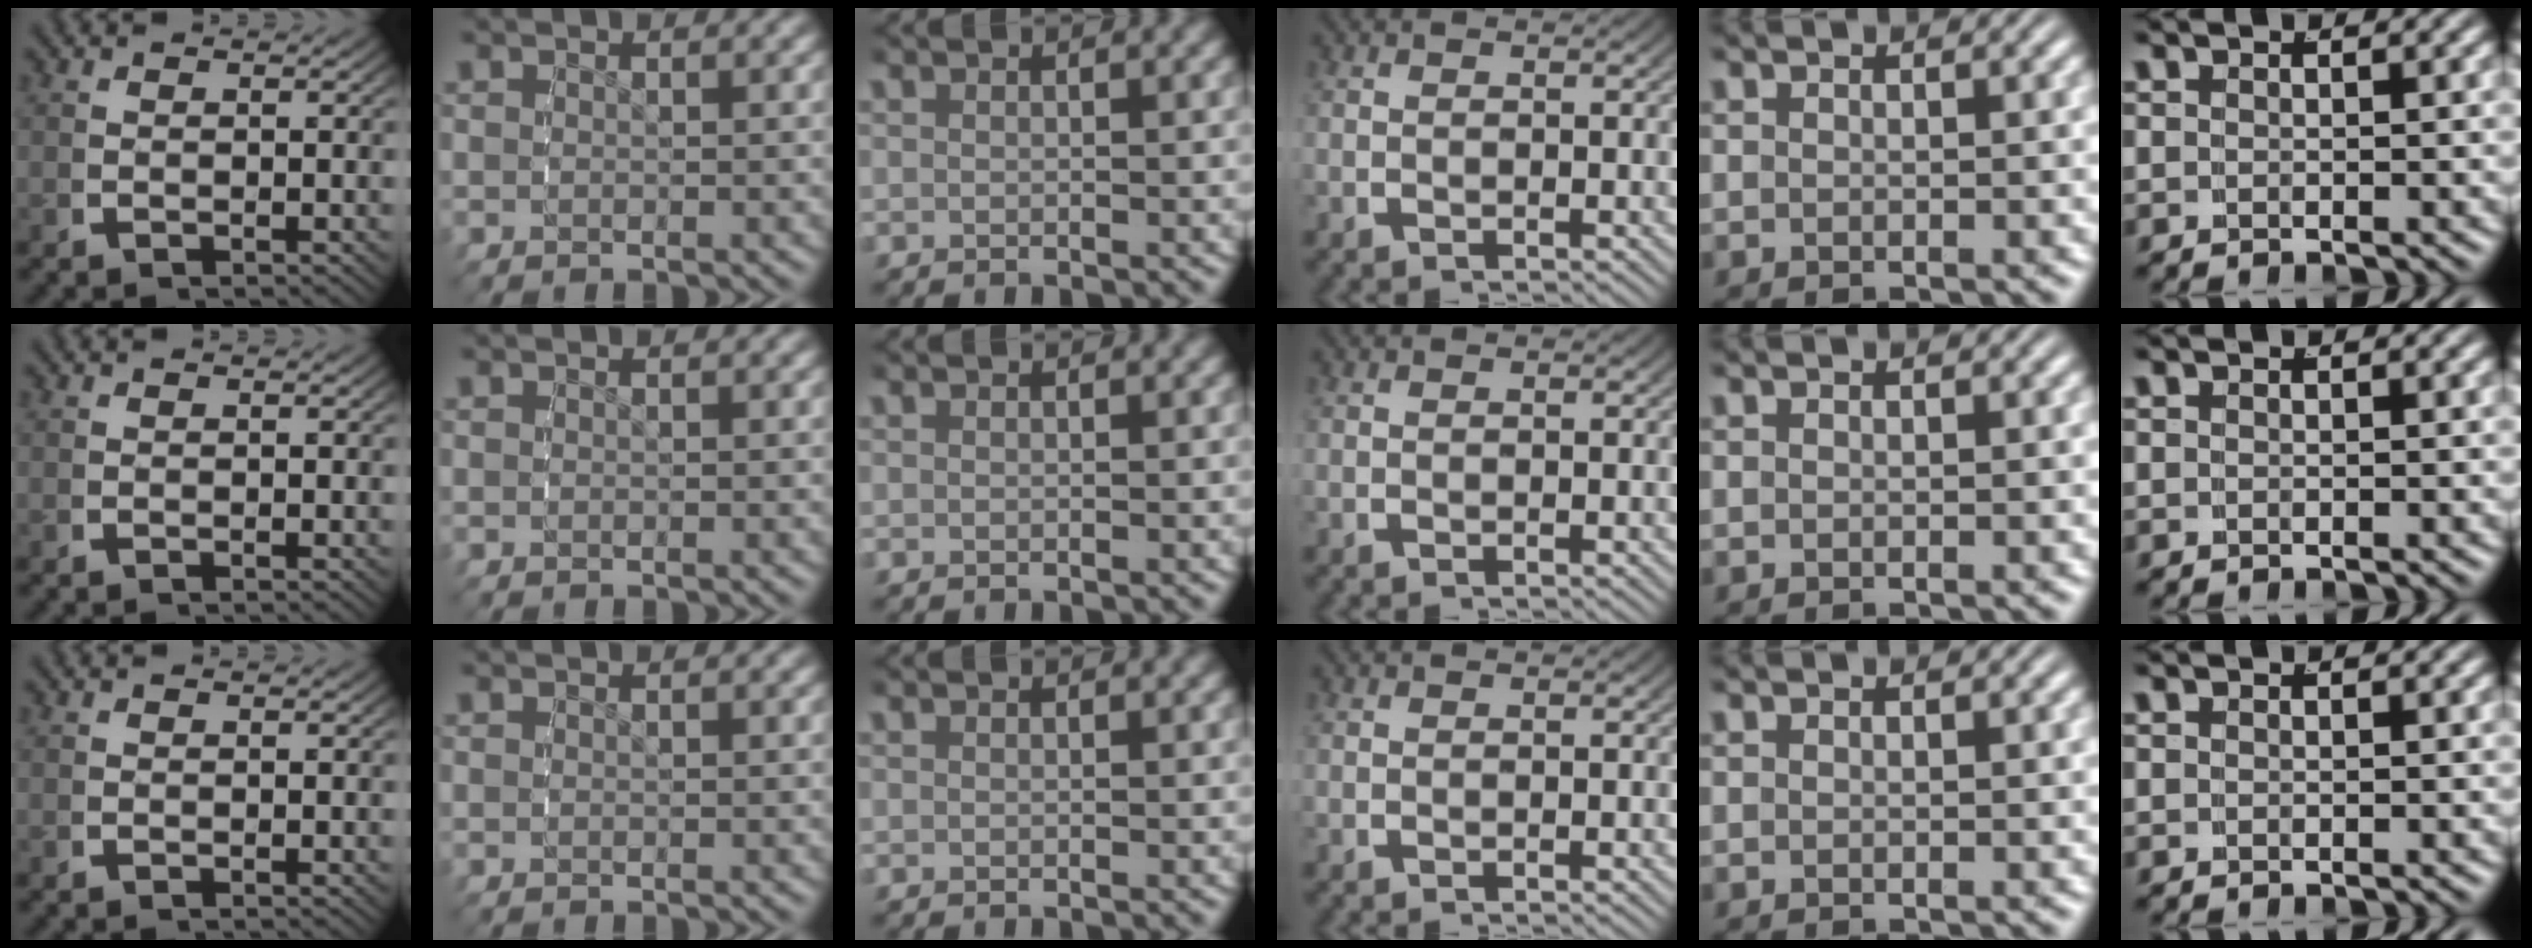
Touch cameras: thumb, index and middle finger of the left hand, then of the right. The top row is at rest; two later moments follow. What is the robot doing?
{"motion": "reach", "object": "photo album"}